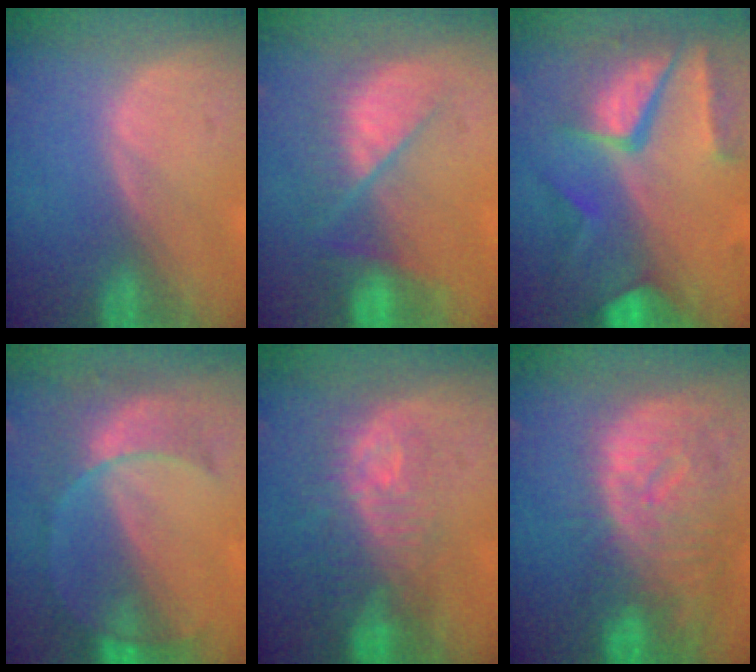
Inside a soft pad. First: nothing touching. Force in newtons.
{"total": 7.3, "press": 7.2, "slide": 0.6}
{"total": 10.4, "press": 8.8, "slide": 5.5}
{"total": 7.3, "press": 7.0, "slide": 1.8}
{"total": 9.7, "press": 8.7, "slide": 4.3}
{"total": 12.2, "press": 10.5, "slide": 6.2}